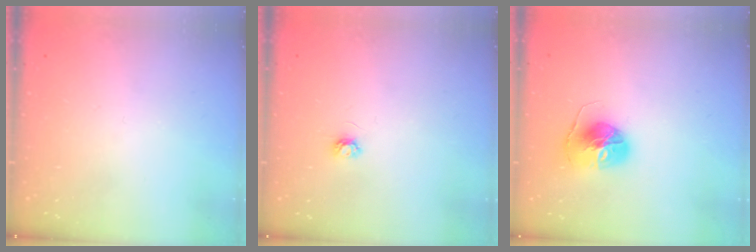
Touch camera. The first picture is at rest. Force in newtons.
{"total": 3.5, "press": 3.5, "slide": 0.4}
{"total": 10.1, "press": 10.1, "slide": 0.2}